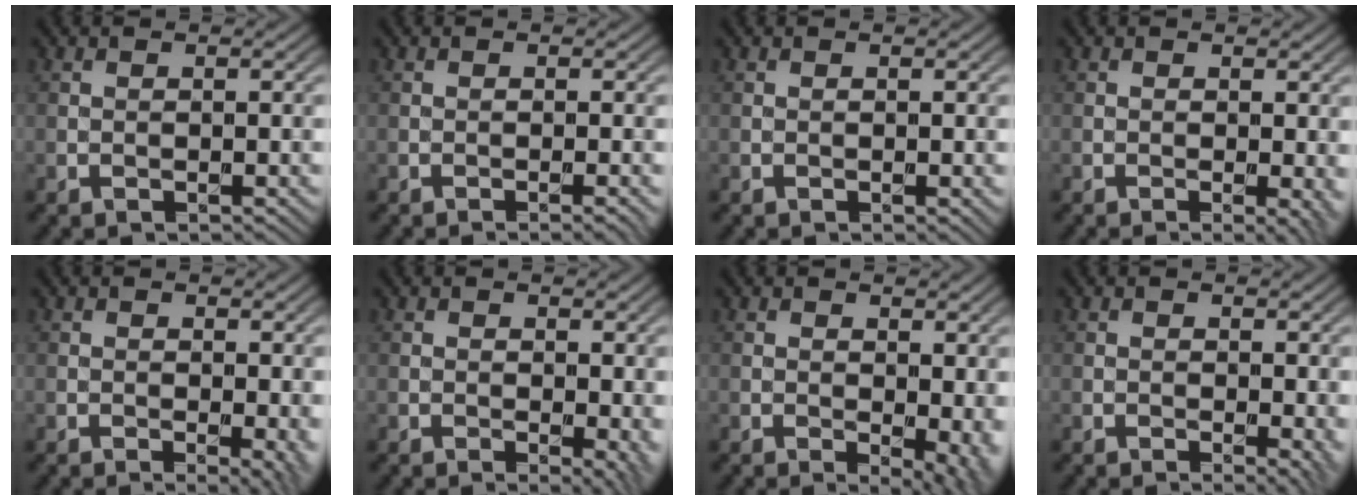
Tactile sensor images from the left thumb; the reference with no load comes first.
{"total": 1.4, "force": [-0.5, 0.2, 1.3], "torque": [-0.016, 0.000, -0.010]}
{"total": 0.5, "force": [0.0, 0.2, 0.5], "torque": [-0.005, -0.004, 0.000]}
{"total": 2.5, "force": [-0.3, 0.6, 2.4], "torque": [-0.036, -0.008, -0.006]}
{"total": 3.0, "force": [-0.2, 0.8, 2.9], "torque": [-0.035, -0.006, -0.005]}
{"total": 3.4, "force": [-0.3, 1.5, 3.0], "torque": [-0.036, -0.006, -0.003]}
{"total": 5.5, "force": [0.0, 2.5, 4.9], "torque": [-0.059, -0.008, 0.005]}
{"total": 2.5, "force": [-0.1, 0.8, 2.4], "torque": [-0.028, -0.005, -0.002]}